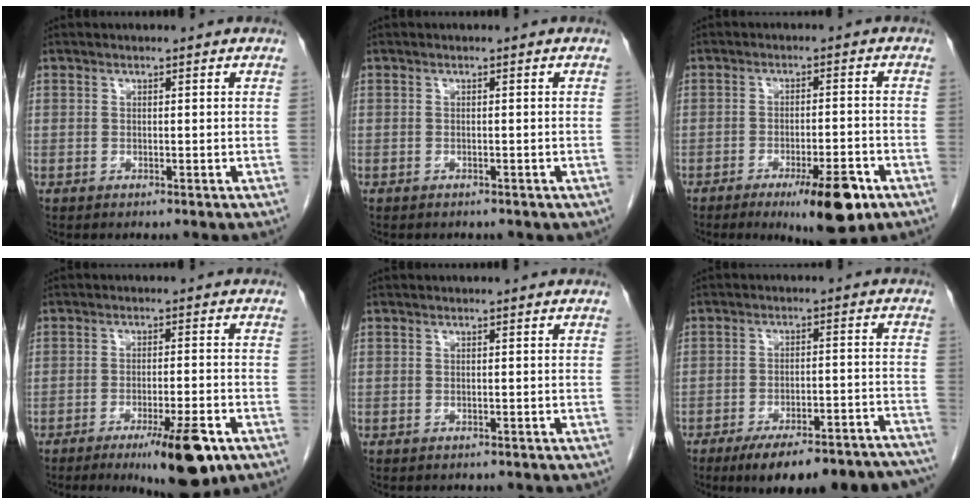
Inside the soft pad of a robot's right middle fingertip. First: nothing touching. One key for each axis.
{"total": 1.8, "fx": -1.5, "fy": 0.8, "fz": 0.5, "tx": -0.018, "ty": -0.003, "tz": -0.014}
{"total": 9.3, "fx": -5.3, "fy": 1.7, "fz": 7.5, "tx": -0.111, "ty": -0.013, "tz": -0.073}
{"total": 9.8, "fx": -5.6, "fy": 1.3, "fz": 7.9, "tx": -0.117, "ty": -0.017, "tz": -0.080}
{"total": 2.2, "fx": -1.9, "fy": 0.8, "fz": 0.5, "tx": -0.019, "ty": -0.004, "tz": -0.022}
{"total": 19.4, "fx": -16.6, "fy": 3.7, "fz": 9.3, "tx": -0.080, "ty": 0.017, "tz": -0.221}